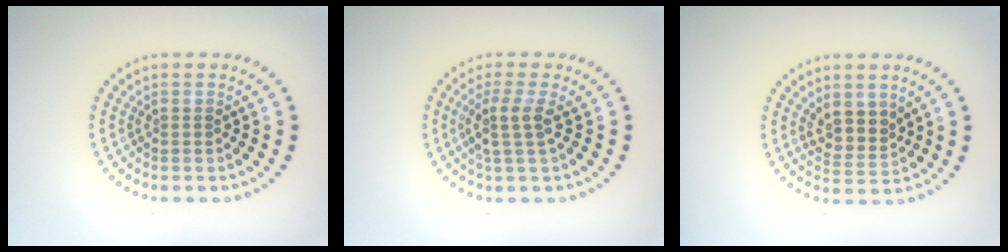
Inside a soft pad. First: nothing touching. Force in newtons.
{"total": 2.6, "press": 2.0, "slide": 1.6}
{"total": 2.9, "press": 2.5, "slide": 1.6}